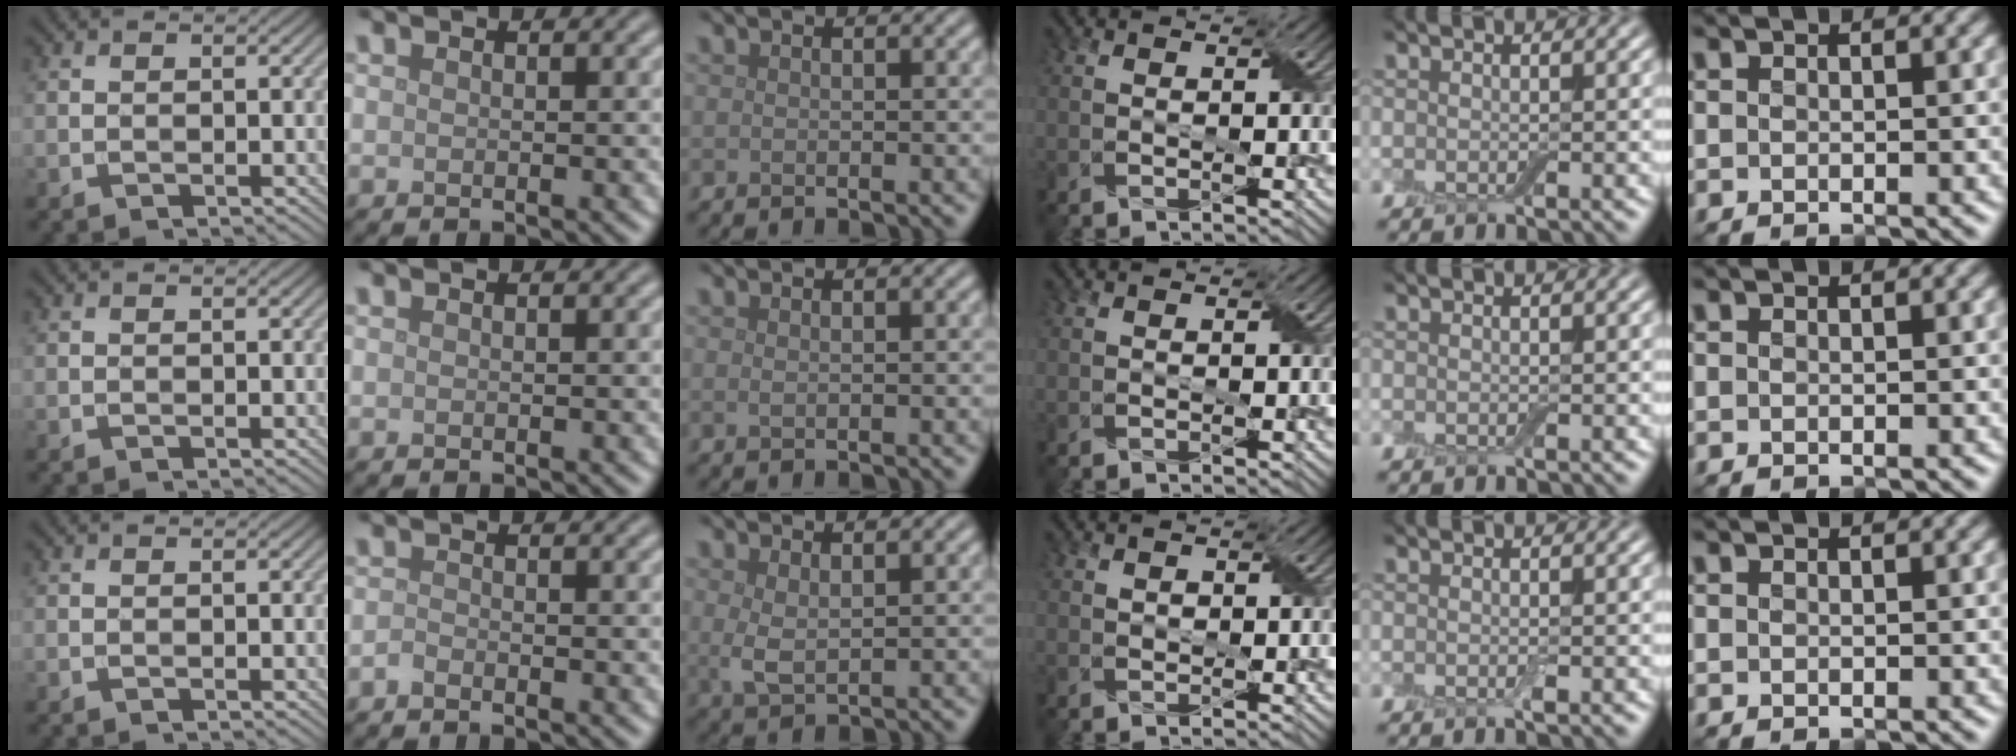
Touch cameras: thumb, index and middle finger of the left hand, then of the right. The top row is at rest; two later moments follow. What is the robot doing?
{"motion": "fold", "object": "aluminum foil"}